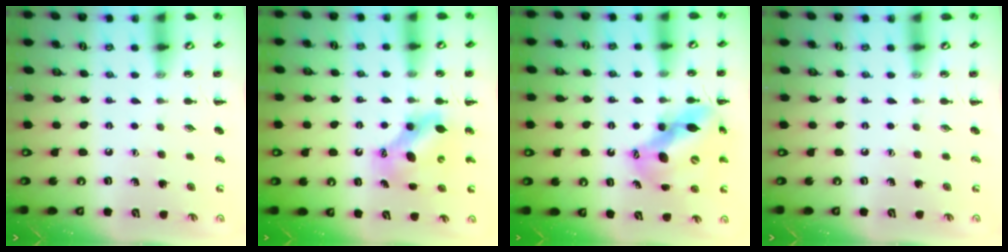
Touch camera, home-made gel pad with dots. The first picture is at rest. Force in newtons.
{"total": 7.5, "press": 7.3, "slide": 1.4}
{"total": 13.6, "press": 13.1, "slide": 3.6}
{"total": 0.0}